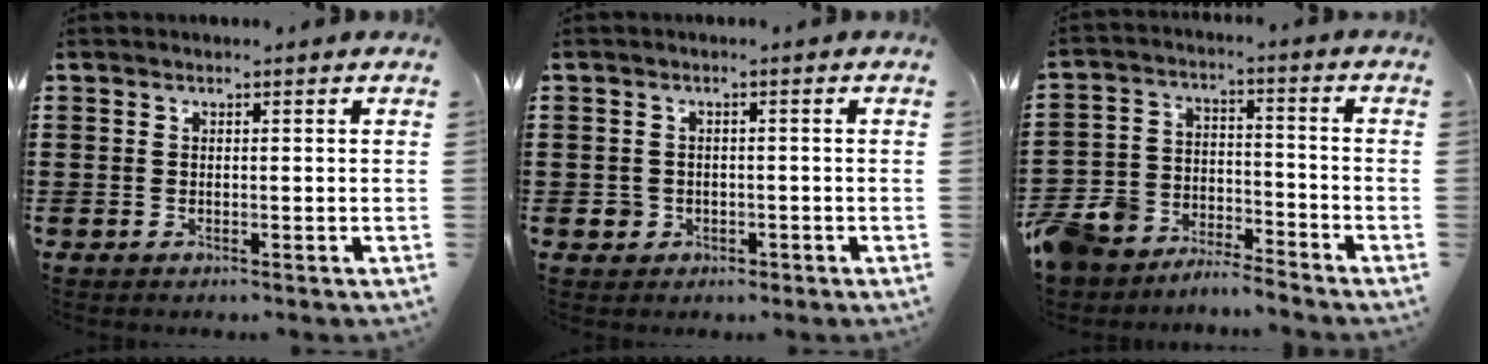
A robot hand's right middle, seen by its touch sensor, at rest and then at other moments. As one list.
[{"total": 1.7, "force": [-0.7, 1.5, 0.3], "torque": [-0.010, 0.002, -0.017]}, {"total": 7.9, "force": [-7.6, 2.2, 0.5], "torque": [-0.026, 0.021, -0.157]}]